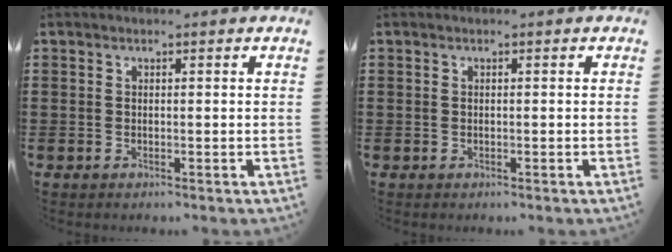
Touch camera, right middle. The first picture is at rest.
{"total": 0.0}